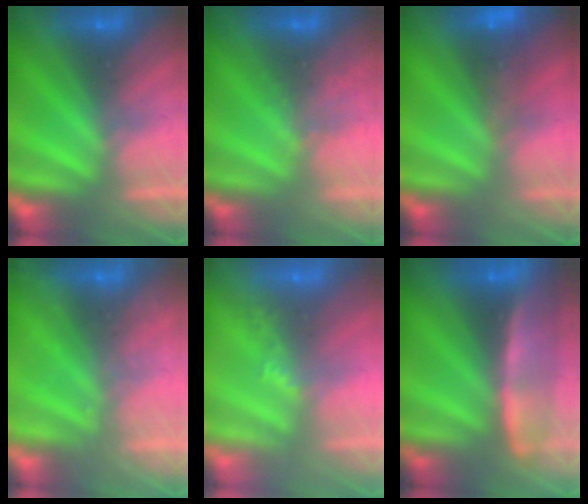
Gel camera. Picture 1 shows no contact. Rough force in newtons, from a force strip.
{"total": 2.5}
{"total": 5.7}
{"total": 2.3}
{"total": 2.3}
{"total": 5.8}